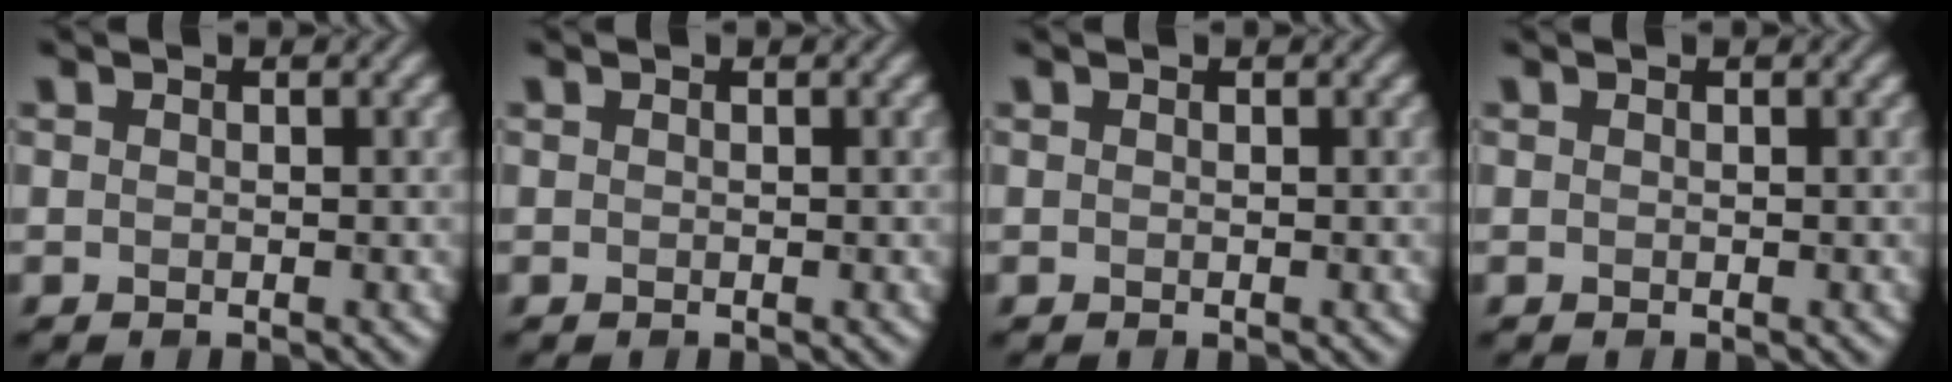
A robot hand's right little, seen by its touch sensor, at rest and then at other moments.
{"total": 0.0}
{"total": 0.0}
{"total": 0.0}